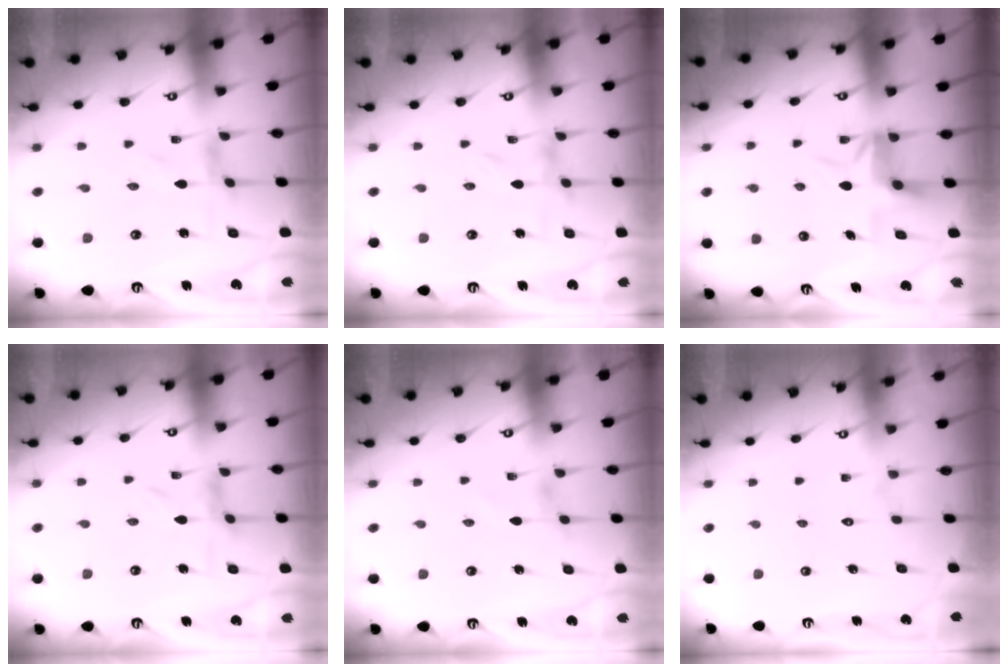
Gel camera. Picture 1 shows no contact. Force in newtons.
{"total": 0.0}
{"total": 6.3, "press": 6.1, "slide": 1.5}
{"total": 2.8, "press": 2.8, "slide": 0.3}
{"total": 0.0}
{"total": 1.5, "press": 1.5, "slide": 0.1}